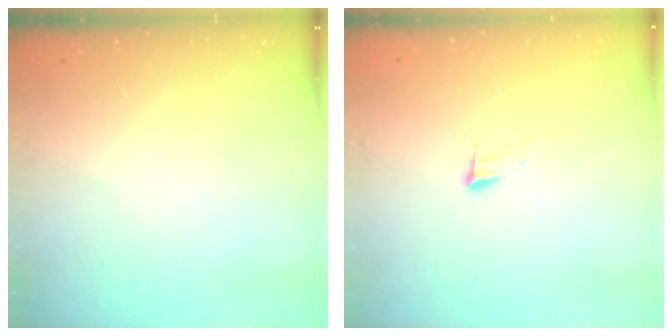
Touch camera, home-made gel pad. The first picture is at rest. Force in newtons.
{"total": 6.3, "press": 6.2, "slide": 0.5}